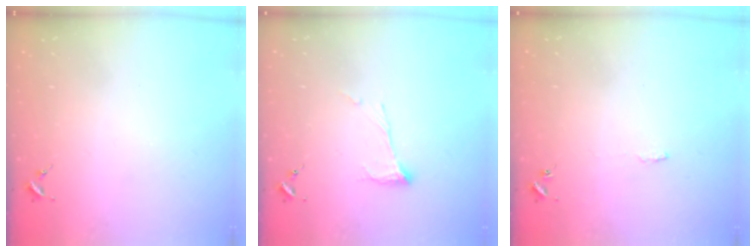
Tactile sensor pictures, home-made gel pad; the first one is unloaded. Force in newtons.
{"total": 6.8, "press": 6.8, "slide": 0.3}
{"total": 3.8, "press": 3.8, "slide": 0.4}